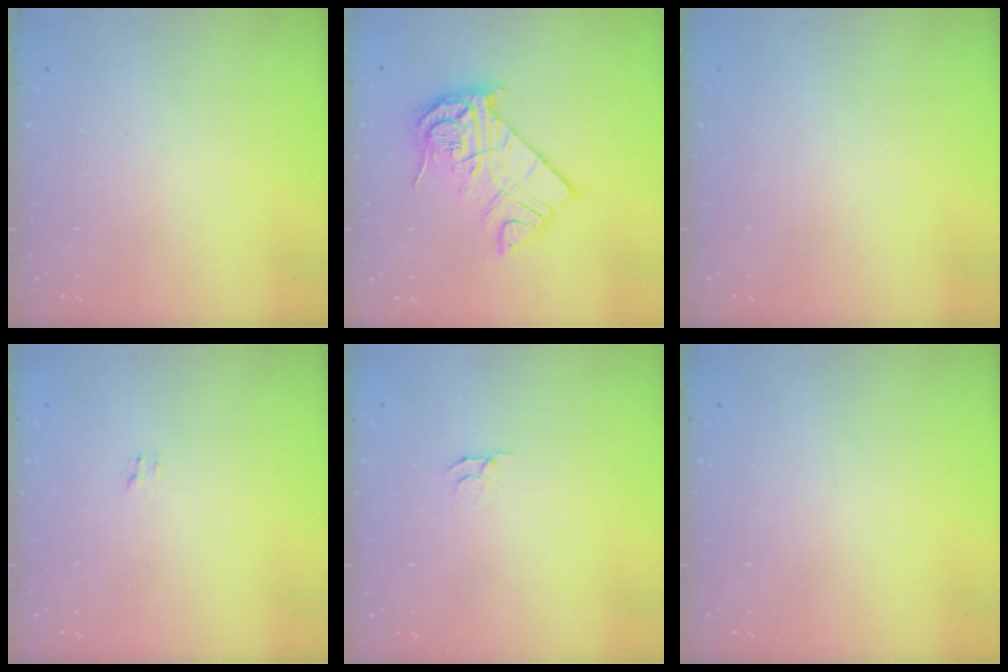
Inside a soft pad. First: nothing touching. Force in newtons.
{"total": 15.6, "press": 15.5, "slide": 1.7}
{"total": 0.0}
{"total": 2.0, "press": 2.0, "slide": 0.2}
{"total": 3.0, "press": 3.0, "slide": 0.3}
{"total": 0.0}